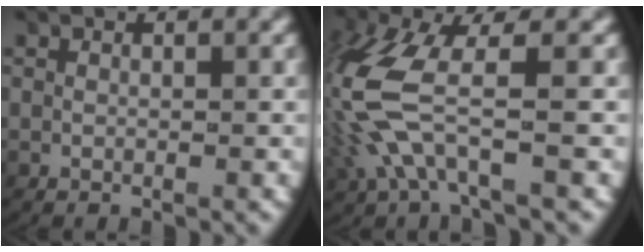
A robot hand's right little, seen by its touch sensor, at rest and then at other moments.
{"total": 5.8, "force": [-0.3, 2.6, 5.2], "torque": [-0.143, -0.015, 0.005]}